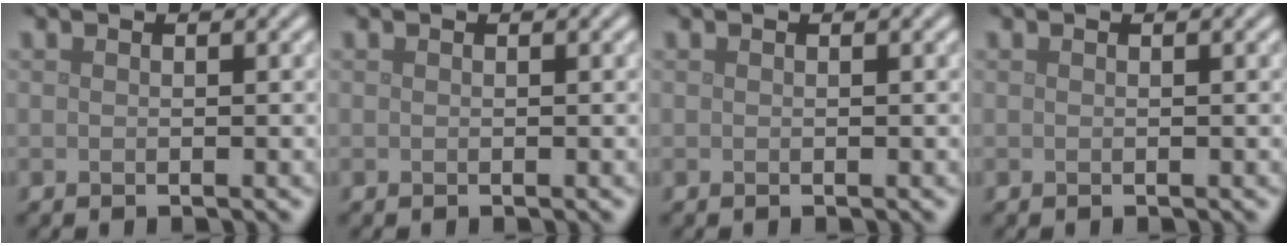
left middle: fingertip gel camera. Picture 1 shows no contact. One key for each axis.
{"total": 0.0}
{"total": 0.0}
{"total": 0.0}